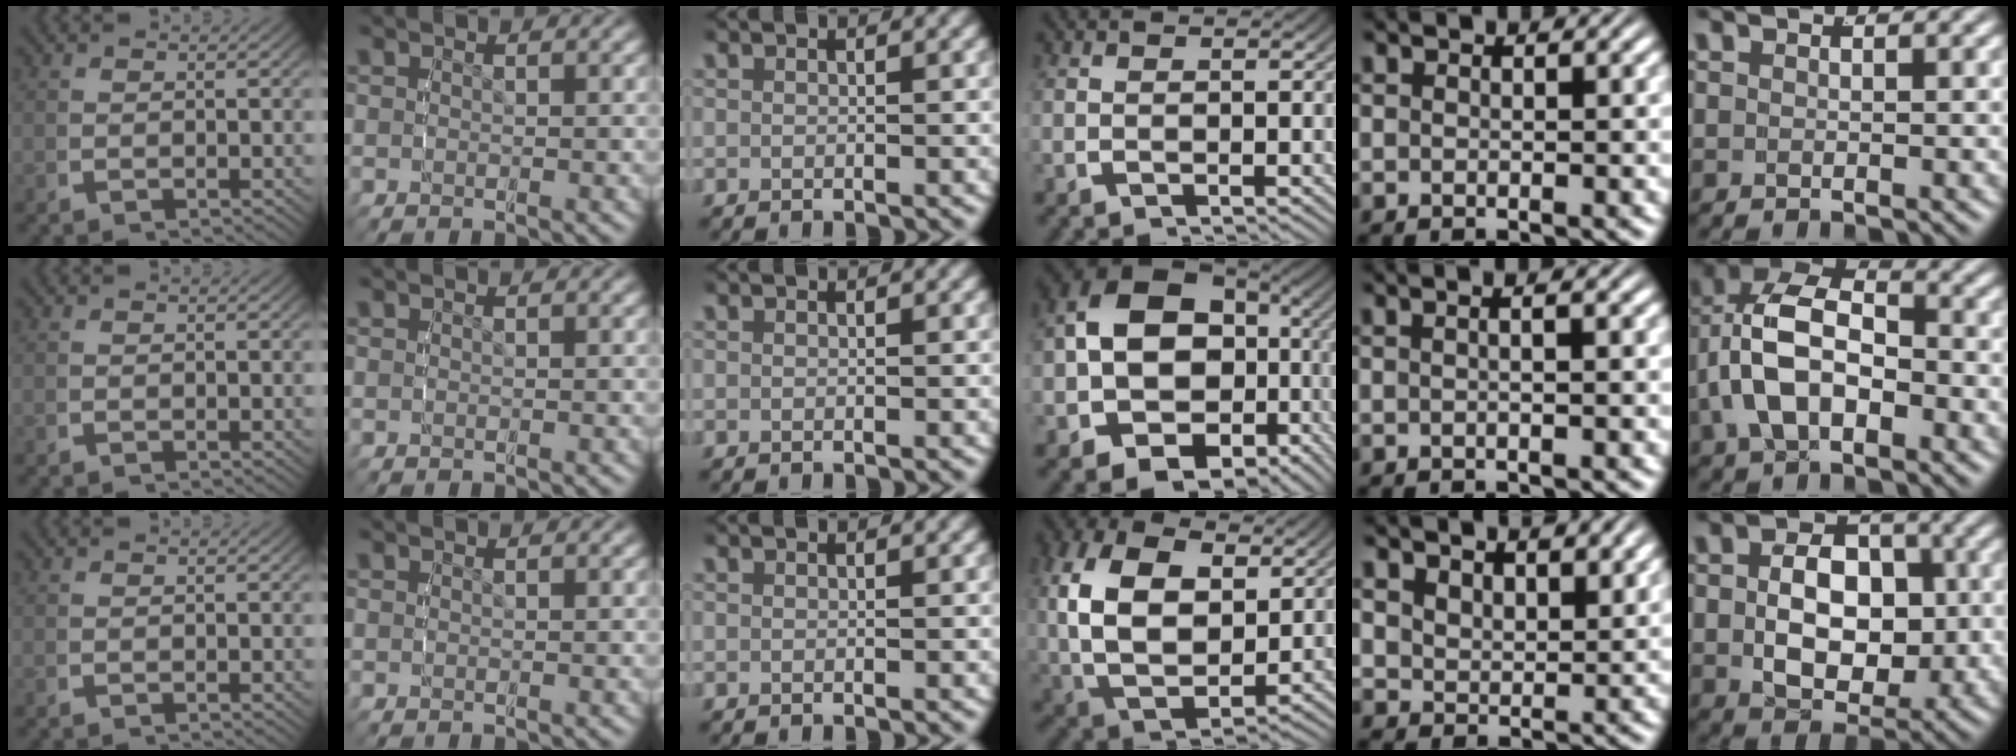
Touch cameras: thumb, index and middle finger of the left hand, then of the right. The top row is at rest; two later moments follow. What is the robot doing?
{"motion": "lift_and_place", "object": "cloth"}